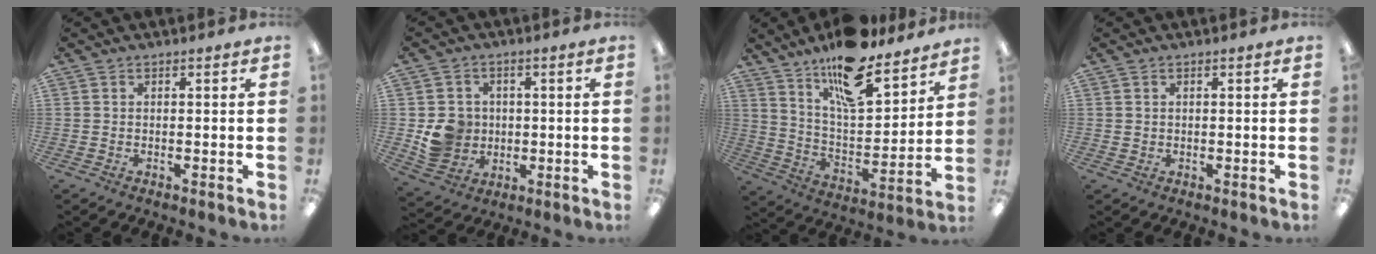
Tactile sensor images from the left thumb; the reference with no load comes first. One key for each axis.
{"total": 8.1, "fx": 0.1, "fy": 7.7, "fz": 2.3, "tx": -0.050, "ty": 0.007, "tz": 0.010}
{"total": 17.8, "fx": 14.1, "fy": 5.7, "fz": 9.3, "tx": -0.156, "ty": -0.090, "tz": 0.241}
{"total": 0.8, "fx": 0.4, "fy": 0.6, "fz": 0.0, "tx": -0.001, "ty": 0.004, "tz": 0.008}